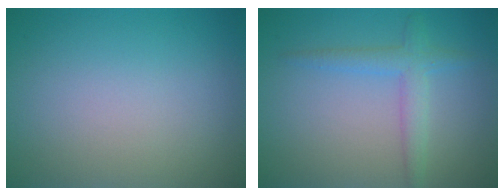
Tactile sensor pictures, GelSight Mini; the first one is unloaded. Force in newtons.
{"total": 2.0, "press": 2.0, "slide": 0.1}